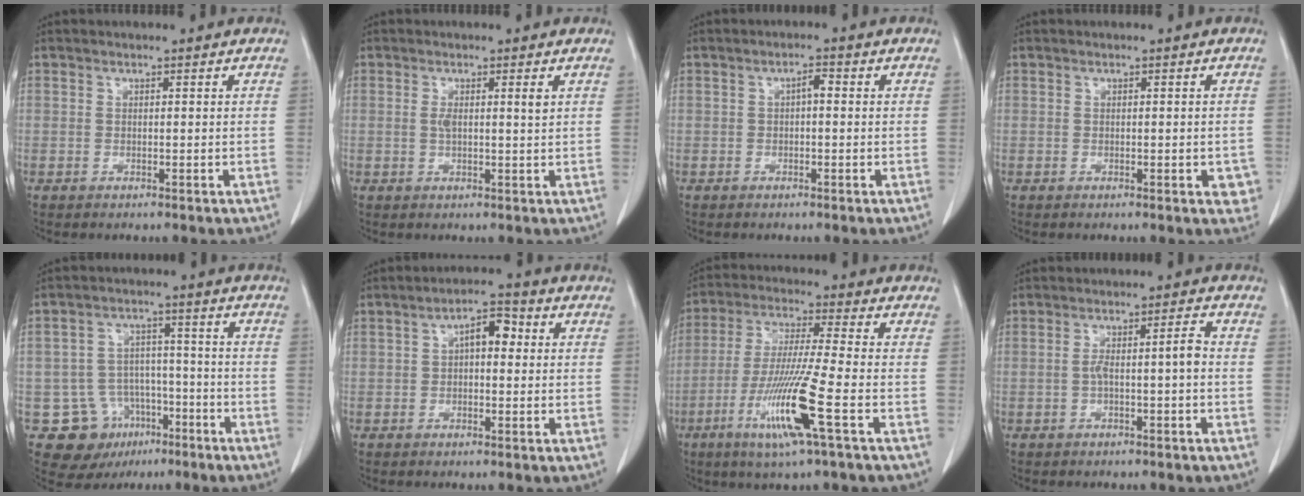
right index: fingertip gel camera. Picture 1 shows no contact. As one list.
[{"total": 2.7, "force": [0.7, 0.3, 2.6], "torque": [-0.048, 0.006, 0.012]}, {"total": 1.7, "force": [0.1, 0.6, 1.5], "torque": [-0.024, 0.005, 0.001]}, {"total": 2.9, "force": [-0.7, 1.3, 2.5], "torque": [-0.014, 0.003, -0.003]}, {"total": 10.8, "force": [-5.2, 9.1, 2.8], "torque": [-0.049, 0.034, -0.066]}, {"total": 4.9, "force": [0.8, 2.3, 4.2], "torque": [-0.067, 0.024, 0.008]}, {"total": 12.6, "force": [-5.0, -1.0, 11.5], "torque": [-0.231, -0.027, -0.099]}, {"total": 3.7, "force": [-0.7, 0.2, 3.6], "torque": [-0.061, 0.015, -0.009]}]